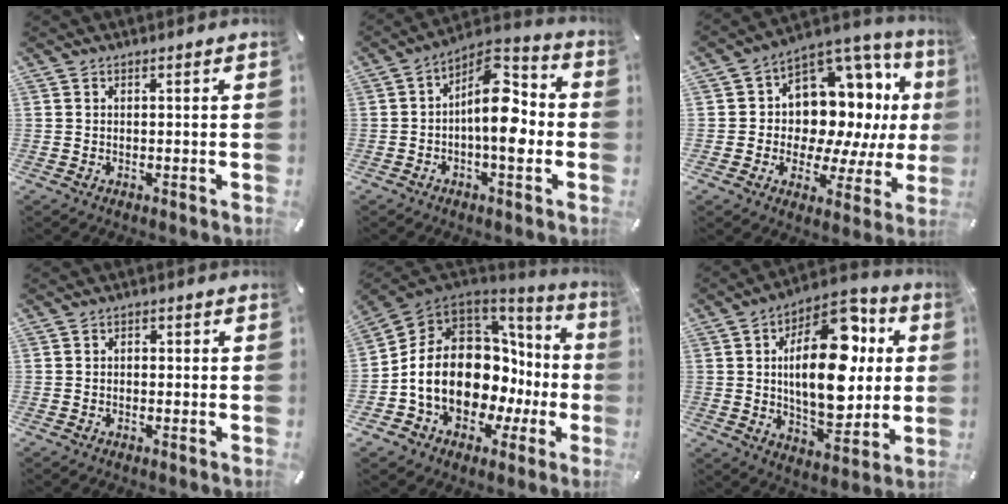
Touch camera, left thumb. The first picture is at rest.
{"total": 12.7, "force": [-1.2, 6.3, 11.0], "torque": [-0.171, -0.009, -0.022]}
{"total": 13.9, "force": [3.9, 10.7, 7.9], "torque": [-0.108, -0.058, 0.077]}
{"total": 1.5, "force": [-0.7, 1.1, 0.7], "torque": [-0.013, 0.007, -0.016]}
{"total": 20.0, "force": [0.0, 14.3, 13.9], "torque": [-0.268, -0.032, 0.019]}
{"total": 23.0, "force": [4.5, 12.3, 18.8], "torque": [-0.301, -0.022, 0.070]}